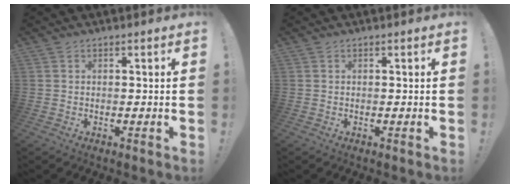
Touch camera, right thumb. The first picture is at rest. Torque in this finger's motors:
{"motor_torque": [0.00, 0.00, 0.00, 0.00, 0.00]}